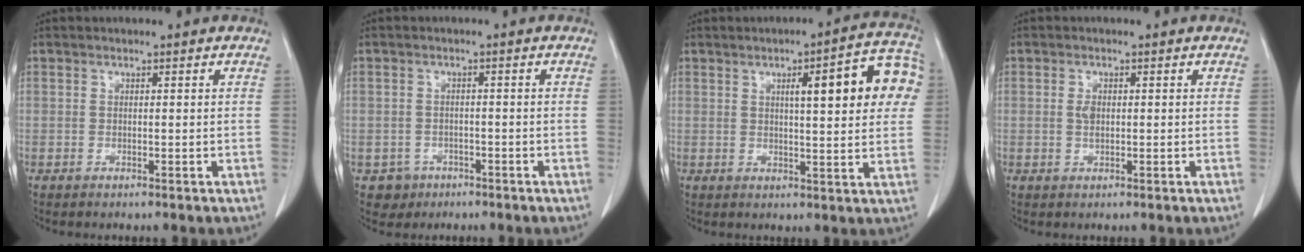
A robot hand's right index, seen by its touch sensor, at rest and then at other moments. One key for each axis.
{"total": 3.1, "fx": -1.6, "fy": 2.6, "fz": 0.0, "tx": 0.005, "ty": 0.012, "tz": -0.022}
{"total": 12.1, "fx": 3.1, "fy": 2.2, "fz": 11.4, "tx": -0.139, "ty": 0.027, "tz": 0.033}
{"total": 1.7, "fx": 0.2, "fy": 0.9, "fz": 1.5, "tx": -0.027, "ty": 0.000, "tz": 0.003}